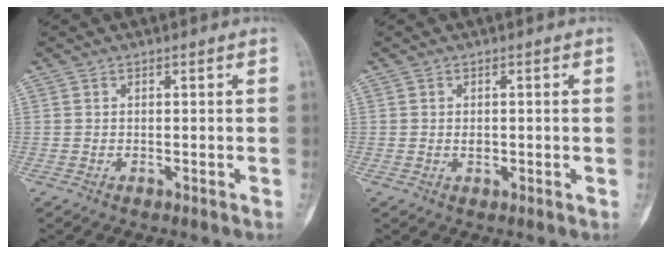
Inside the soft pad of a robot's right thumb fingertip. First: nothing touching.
{"total": 1.4, "force": [0.0, 0.9, 1.0], "torque": [-0.012, 0.000, 0.000]}